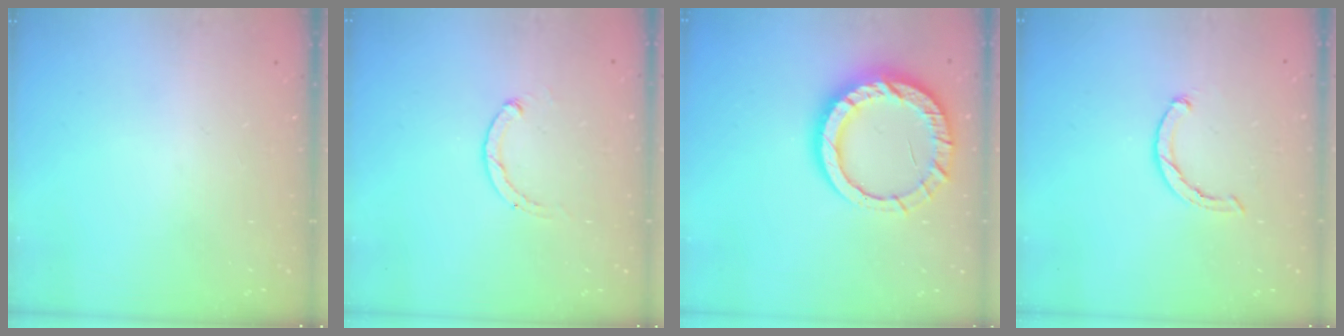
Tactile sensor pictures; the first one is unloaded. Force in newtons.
{"total": 1.8, "press": 1.7, "slide": 0.5}
{"total": 15.1, "press": 15.0, "slide": 1.1}
{"total": 2.3, "press": 2.2, "slide": 0.5}